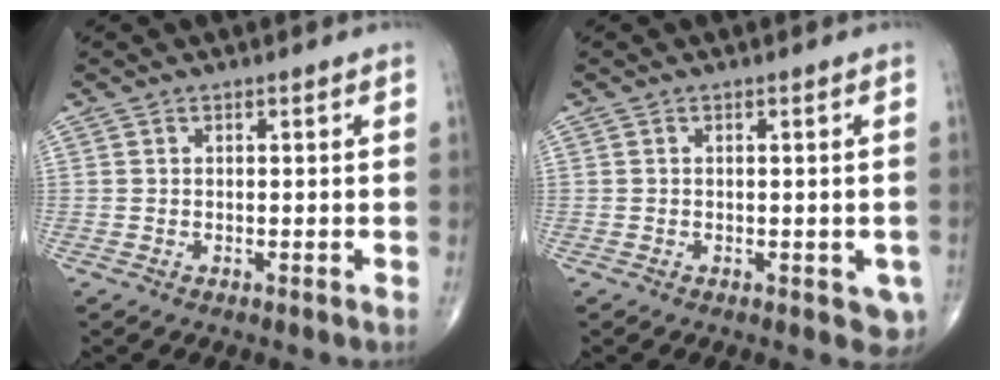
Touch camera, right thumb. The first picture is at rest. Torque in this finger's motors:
{"motor_torque": [0.50, 0.82, 0.07, -0.13, 0.07]}